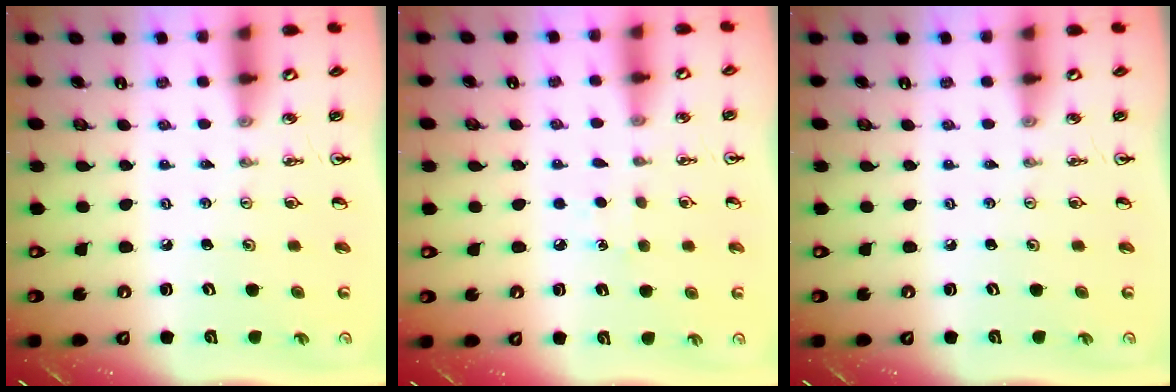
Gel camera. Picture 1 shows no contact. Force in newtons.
{"total": 4.2, "press": 4.2, "slide": 0.5}
{"total": 0.0}